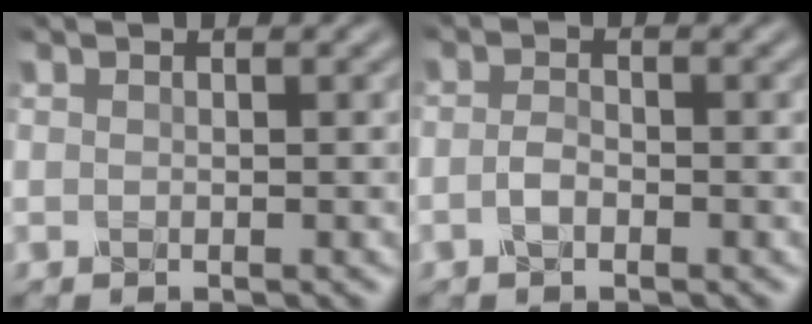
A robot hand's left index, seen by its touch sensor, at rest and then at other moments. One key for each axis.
{"total": 1.4, "fx": -0.6, "fy": 0.7, "fz": 1.1, "tx": -0.026, "ty": 0.002, "tz": -0.016}